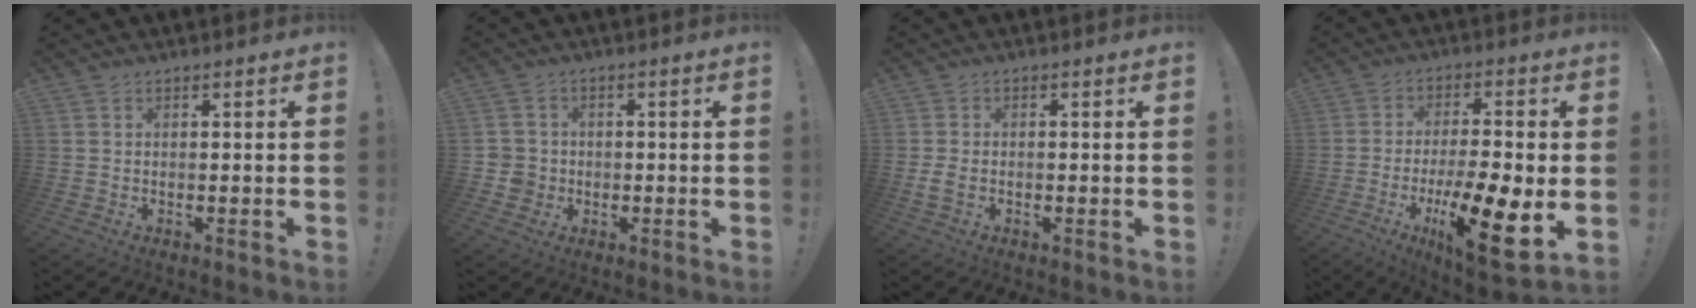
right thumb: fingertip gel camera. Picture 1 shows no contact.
{"total": 4.9, "force": [-0.6, 4.6, 1.4], "torque": [-0.039, 0.006, -0.010]}
{"total": 2.4, "force": [-0.8, 1.3, 1.8], "torque": [-0.039, 0.008, -0.012]}
{"total": 17.5, "force": [-5.5, 5.4, 15.7], "torque": [-0.233, 0.025, -0.079]}